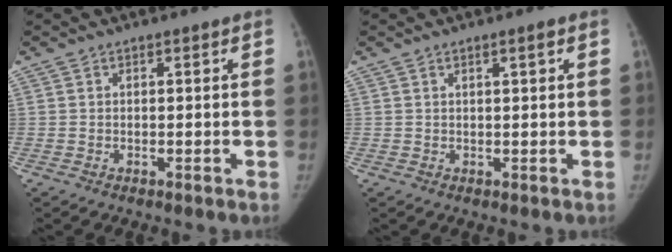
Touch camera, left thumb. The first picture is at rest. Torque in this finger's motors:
{"motor_torque": [-0.15, 0.00, -0.07, 0.01, -0.03]}